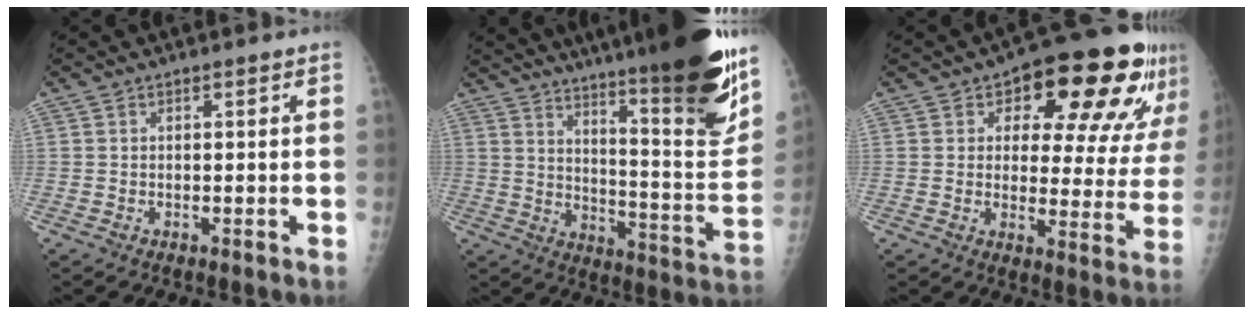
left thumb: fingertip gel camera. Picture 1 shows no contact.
{"total": 29.4, "force": [20.6, 3.7, 20.7], "torque": [-0.275, -0.105, 0.293]}
{"total": 20.4, "force": [10.5, 9.1, 15.0], "torque": [-0.147, -0.020, 0.141]}